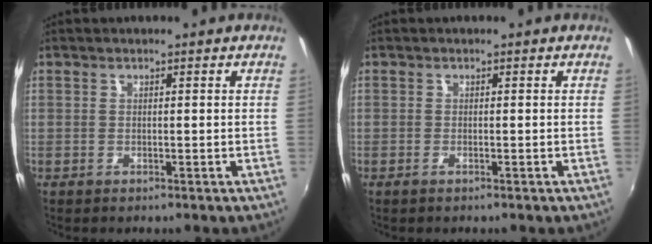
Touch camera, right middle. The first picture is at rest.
{"total": 0.9, "force": [-0.6, 0.0, 0.6], "torque": [-0.012, -0.002, -0.012]}